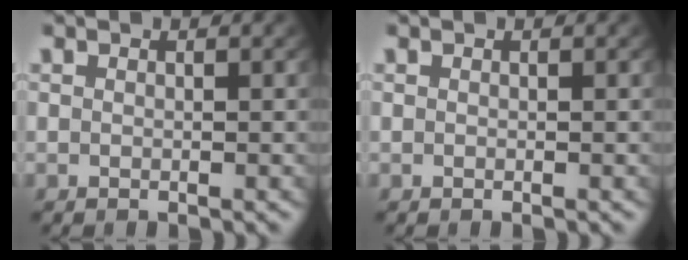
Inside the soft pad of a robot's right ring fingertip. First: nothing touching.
{"total": 0.0}